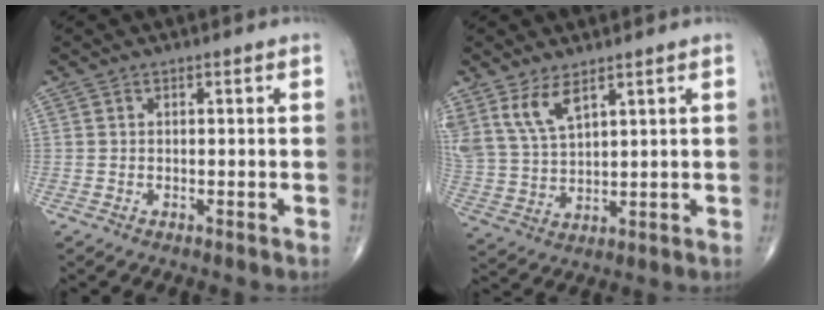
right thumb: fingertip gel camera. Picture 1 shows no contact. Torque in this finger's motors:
{"motor_torque": [0.09, 0.22, 0.62, 0.55, 0.06]}